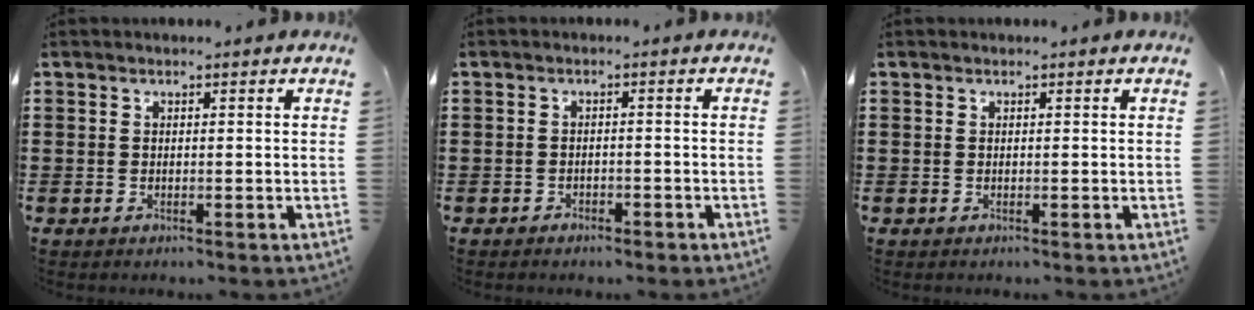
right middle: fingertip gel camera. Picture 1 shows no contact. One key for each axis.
{"total": 1.2, "fx": -1.2, "fy": 0.4, "fz": 0.1, "tx": -0.008, "ty": 0.000, "tz": -0.025}
{"total": 0.0}